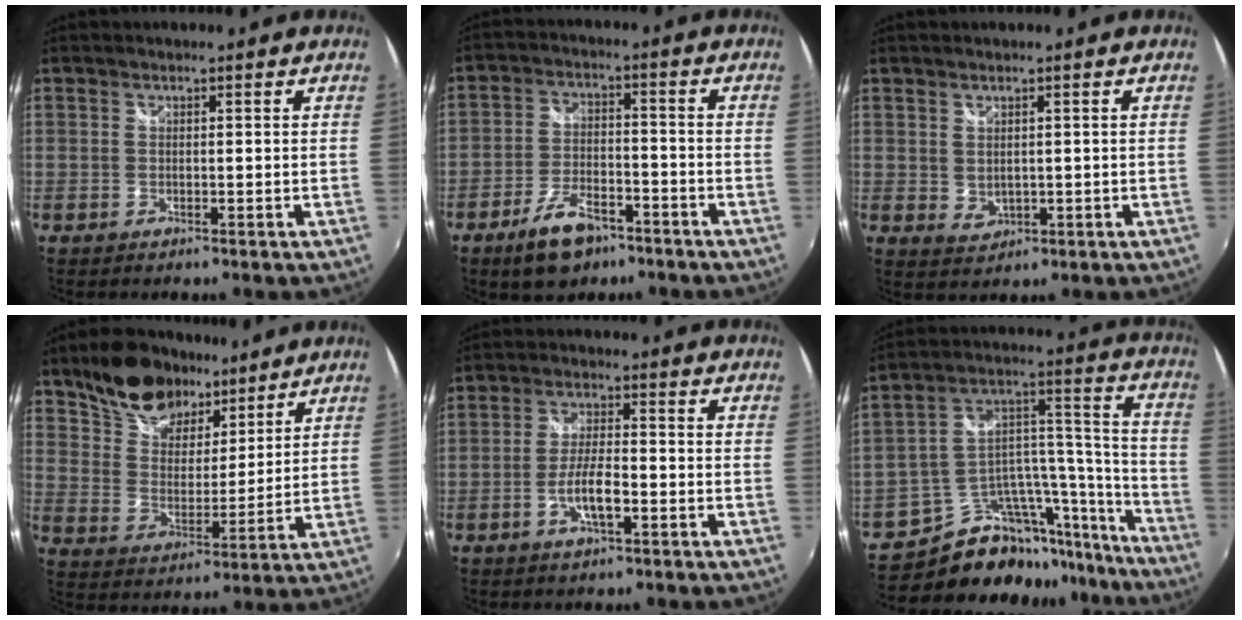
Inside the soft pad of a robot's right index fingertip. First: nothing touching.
{"total": 9.5, "force": [-6.3, 4.6, 5.4], "torque": [-0.120, 0.001, -0.103]}
{"total": 2.7, "force": [0.8, 2.1, 1.5], "torque": [-0.021, -0.002, 0.019]}
{"total": 16.4, "force": [11.5, 9.0, 7.4], "torque": [-0.155, 0.045, 0.211]}
{"total": 6.1, "force": [-2.5, 1.5, 5.4], "torque": [-0.107, 0.002, -0.045]}
{"total": 22.7, "force": [-19.2, 9.8, 7.1], "torque": [-0.095, 0.084, -0.284]}